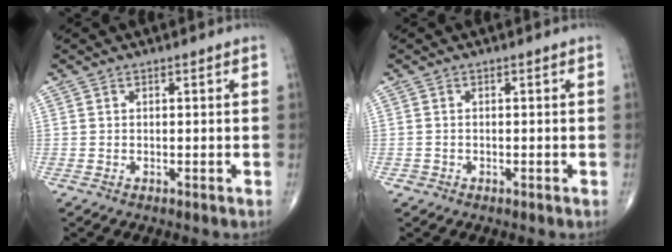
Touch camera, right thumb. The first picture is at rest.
{"total": 0.7, "force": [-0.4, 0.7, 0.1], "torque": [0.000, 0.003, -0.008]}